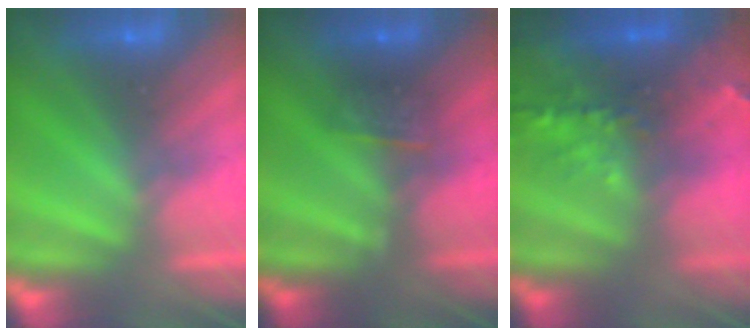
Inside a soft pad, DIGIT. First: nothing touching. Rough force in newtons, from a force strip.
{"total": 2.5}
{"total": 7.4}